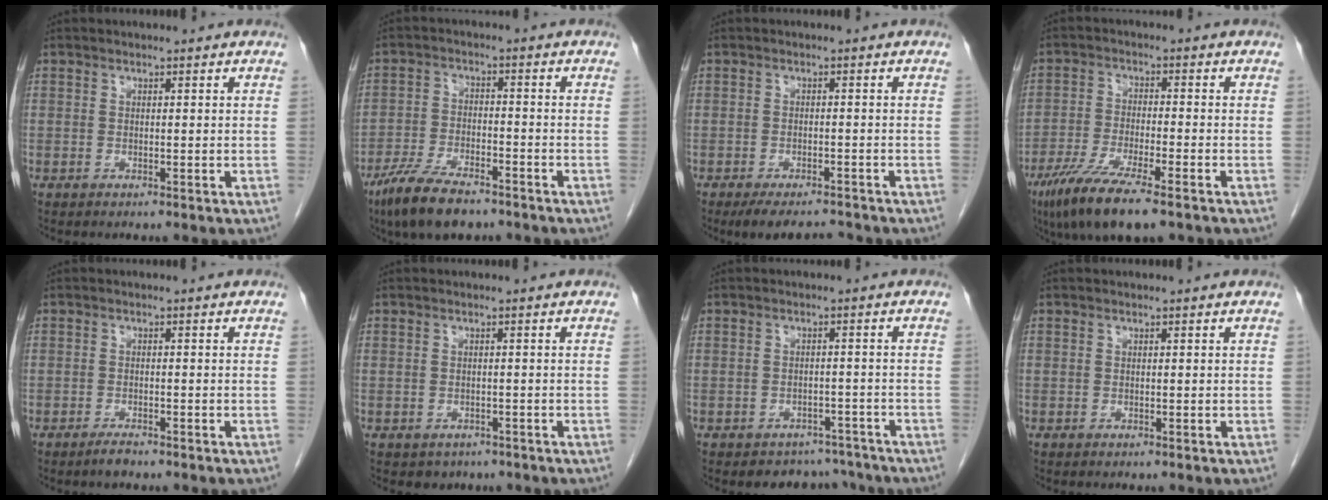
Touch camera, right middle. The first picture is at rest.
{"total": 9.5, "force": [-7.1, 2.8, 5.7], "torque": [-0.114, -0.016, -0.127]}
{"total": 5.4, "force": [-4.9, 1.1, 1.9], "torque": [-0.026, -0.006, -0.079]}
{"total": 10.5, "force": [-7.1, 1.3, 7.7], "torque": [-0.142, -0.028, -0.121]}
{"total": 1.5, "force": [-1.3, 0.2, 0.7], "torque": [-0.019, -0.002, -0.022]}
{"total": 2.3, "force": [-1.5, 1.7, 0.4], "torque": [-0.008, 0.004, -0.017]}
{"total": 4.9, "force": [-4.1, 2.6, -0.5], "torque": [0.018, 0.019, -0.054]}
{"total": 0.0}